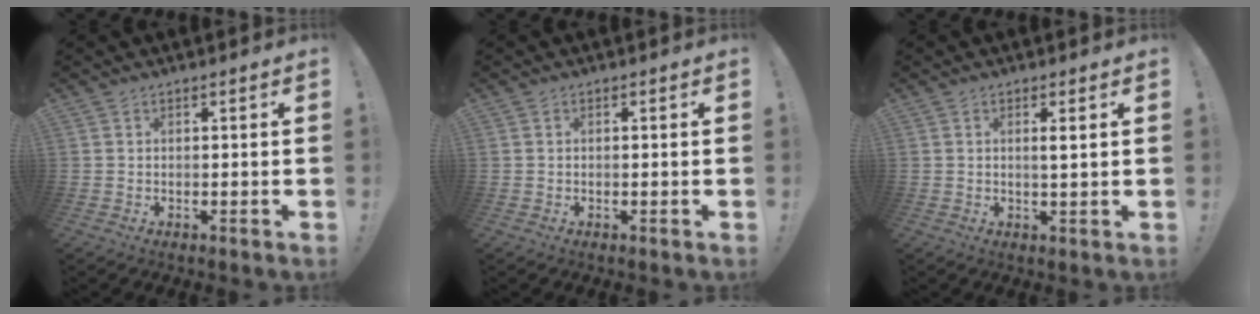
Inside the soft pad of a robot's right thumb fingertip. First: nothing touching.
{"total": 0.0}
{"total": 2.4, "force": [0.9, 0.0, 2.2], "torque": [-0.021, -0.012, 0.009]}